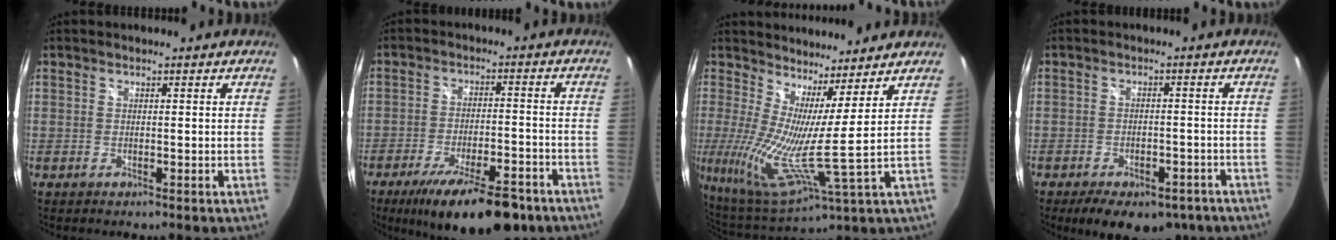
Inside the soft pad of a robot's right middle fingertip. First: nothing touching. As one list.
[{"total": 17.3, "force": [-12.2, 5.3, 11.0], "torque": [-0.187, -0.027, -0.177]}, {"total": 11.7, "force": [5.5, -0.9, 10.3], "torque": [-0.167, -0.013, 0.092]}, {"total": 12.8, "force": [-9.1, 6.2, 6.5], "torque": [-0.129, -0.005, -0.113]}]